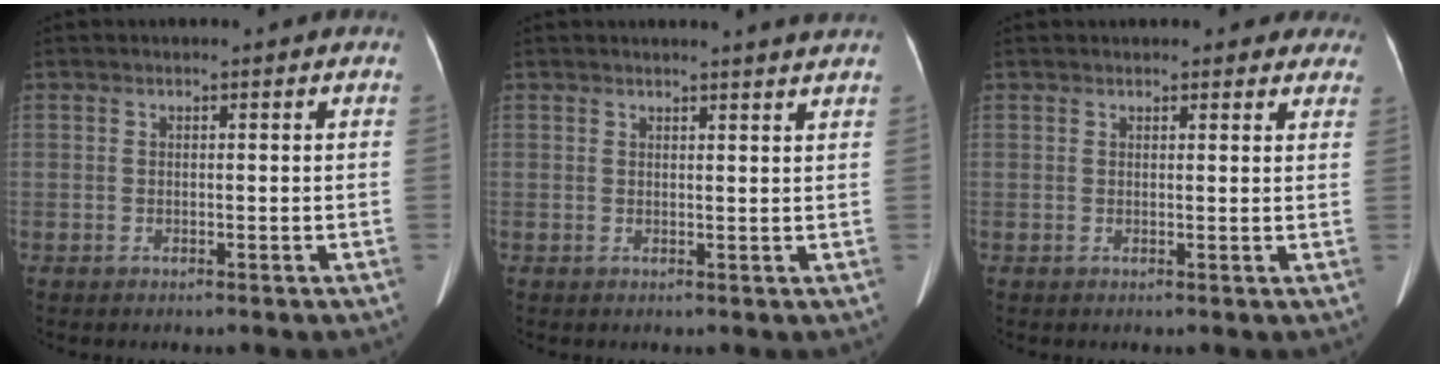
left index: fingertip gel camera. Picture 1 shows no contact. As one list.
[{"total": 3.9, "force": [3.6, -0.7, 1.3], "torque": [-0.016, 0.000, 0.032]}, {"total": 5.8, "force": [5.2, 2.0, 1.7], "torque": [0.005, 0.011, 0.046]}]